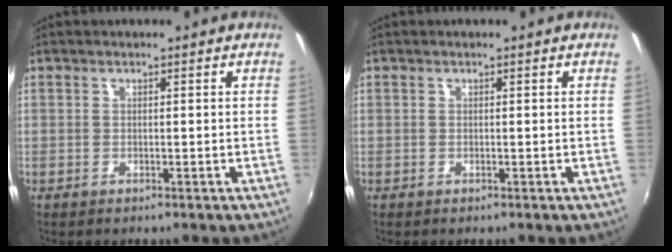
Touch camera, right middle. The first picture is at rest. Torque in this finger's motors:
{"motor_torque": [-0.07, -0.01, 0.00, 0.00]}